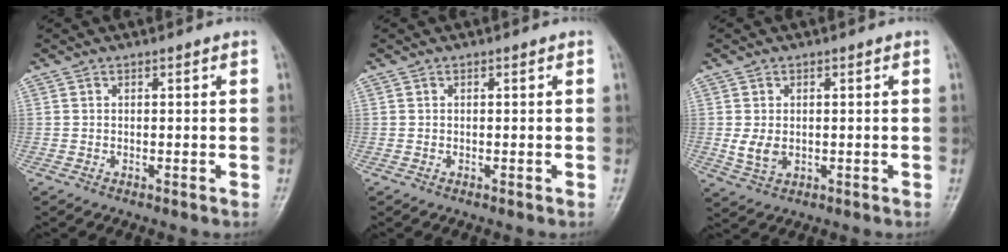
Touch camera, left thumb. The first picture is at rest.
{"total": 0.0}
{"total": 3.9, "force": [-0.1, 2.8, 2.8], "torque": [-0.048, -0.006, 0.004]}